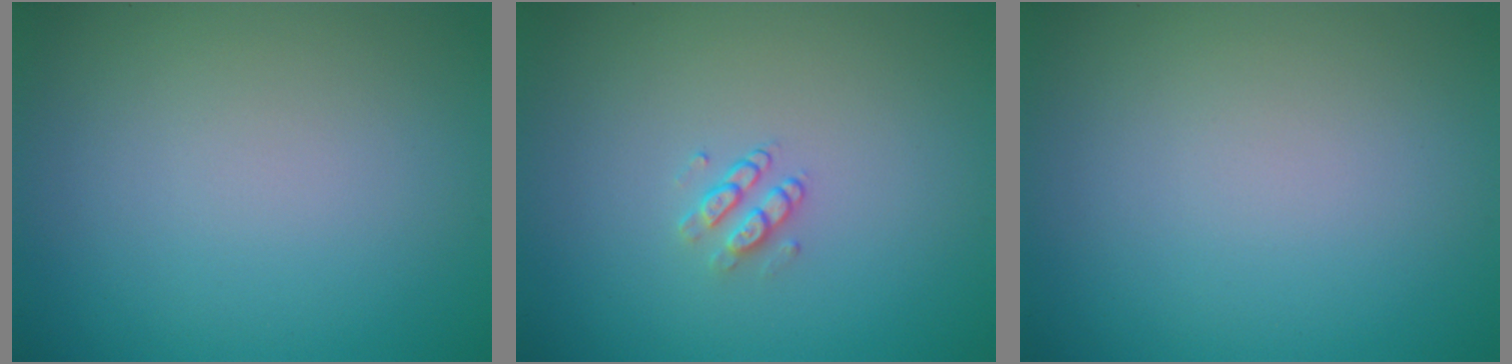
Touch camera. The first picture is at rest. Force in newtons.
{"total": 1.4, "press": 1.0, "slide": 1.0}
{"total": 0.0}